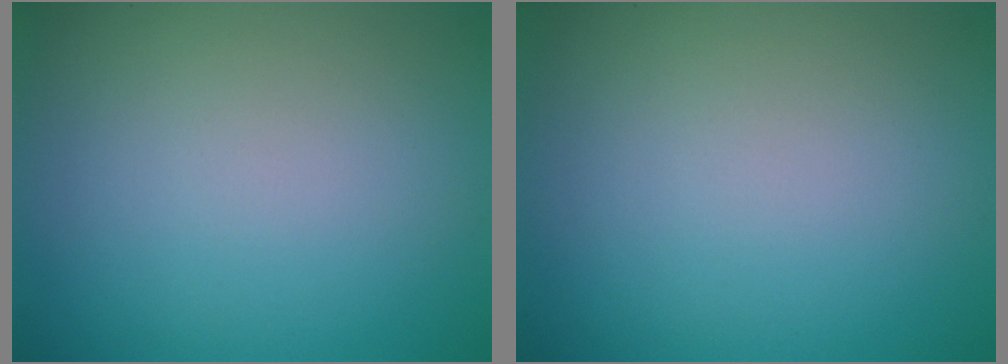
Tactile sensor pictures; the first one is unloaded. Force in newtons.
{"total": 0.0}